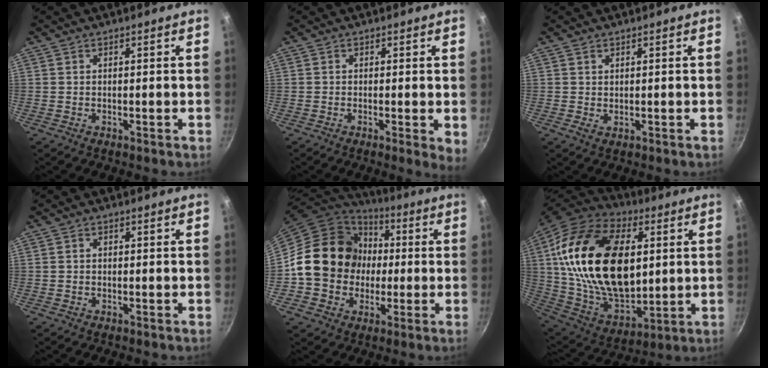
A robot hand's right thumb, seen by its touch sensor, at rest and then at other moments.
{"total": 3.2, "force": [-0.2, 0.8, 3.1], "torque": [-0.038, -0.009, -0.007]}
{"total": 1.1, "force": [0.6, 0.7, 0.5], "torque": [-0.005, -0.008, 0.008]}
{"total": 0.7, "force": [-0.1, 0.6, 0.3], "torque": [-0.006, 0.004, -0.002]}
{"total": 17.8, "force": [0.4, 15.7, 8.5], "torque": [-0.113, 0.027, 0.005]}
{"total": 32.5, "force": [6.3, 19.3, 25.3], "torque": [-0.445, -0.017, 0.108]}